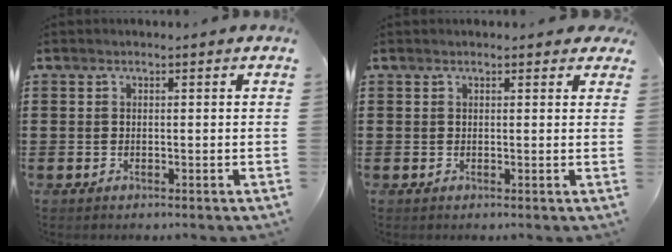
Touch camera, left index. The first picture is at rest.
{"total": 1.0, "force": [0.8, 0.7, 0.2], "torque": [0.001, 0.003, 0.012]}